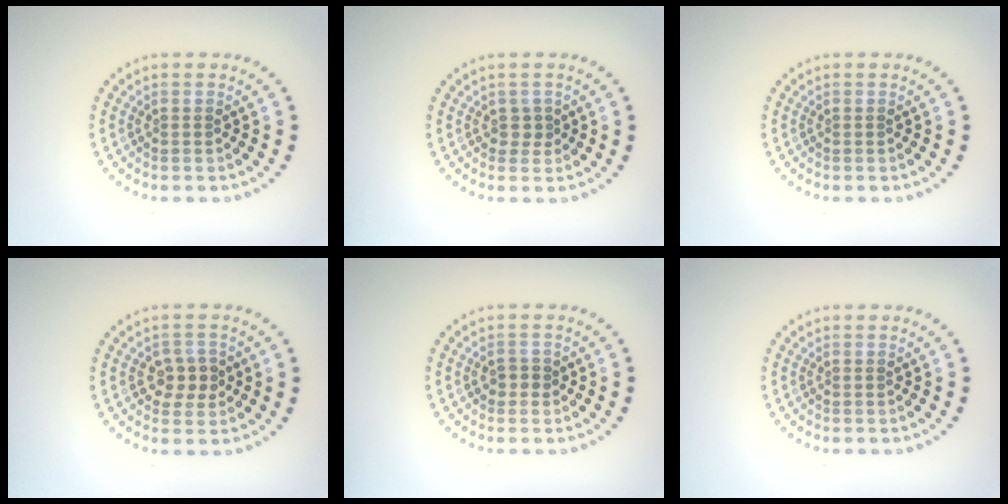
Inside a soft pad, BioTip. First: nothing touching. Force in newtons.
{"total": 1.0, "press": 0.8, "slide": 0.6}
{"total": 0.0}
{"total": 2.6, "press": 2.5, "slide": 0.5}
{"total": 1.3, "press": 1.2, "slide": 0.4}
{"total": 0.0}